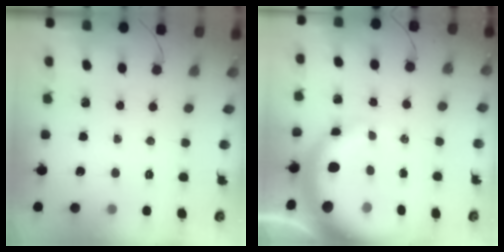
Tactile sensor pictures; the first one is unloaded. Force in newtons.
{"total": 8.7, "press": 8.4, "slide": 2.2}